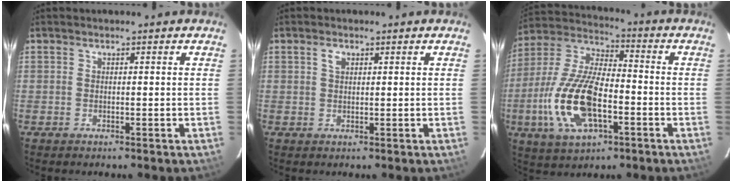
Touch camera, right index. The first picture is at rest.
{"total": 1.7, "force": [0.7, 1.1, 1.0], "torque": [-0.020, 0.006, 0.012]}
{"total": 18.2, "force": [-5.3, 8.0, 15.4], "torque": [-0.336, -0.007, -0.099]}